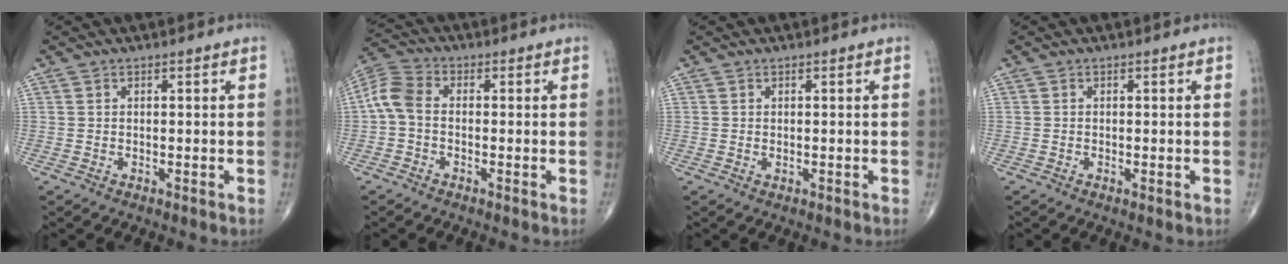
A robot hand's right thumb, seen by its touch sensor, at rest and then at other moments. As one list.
[{"total": 6.0, "force": [-0.6, 4.0, 4.5], "torque": [-0.094, 0.017, -0.027]}, {"total": 0.0}, {"total": 0.5, "force": [-0.1, 0.2, 0.5], "torque": [-0.012, -0.003, -0.004]}]